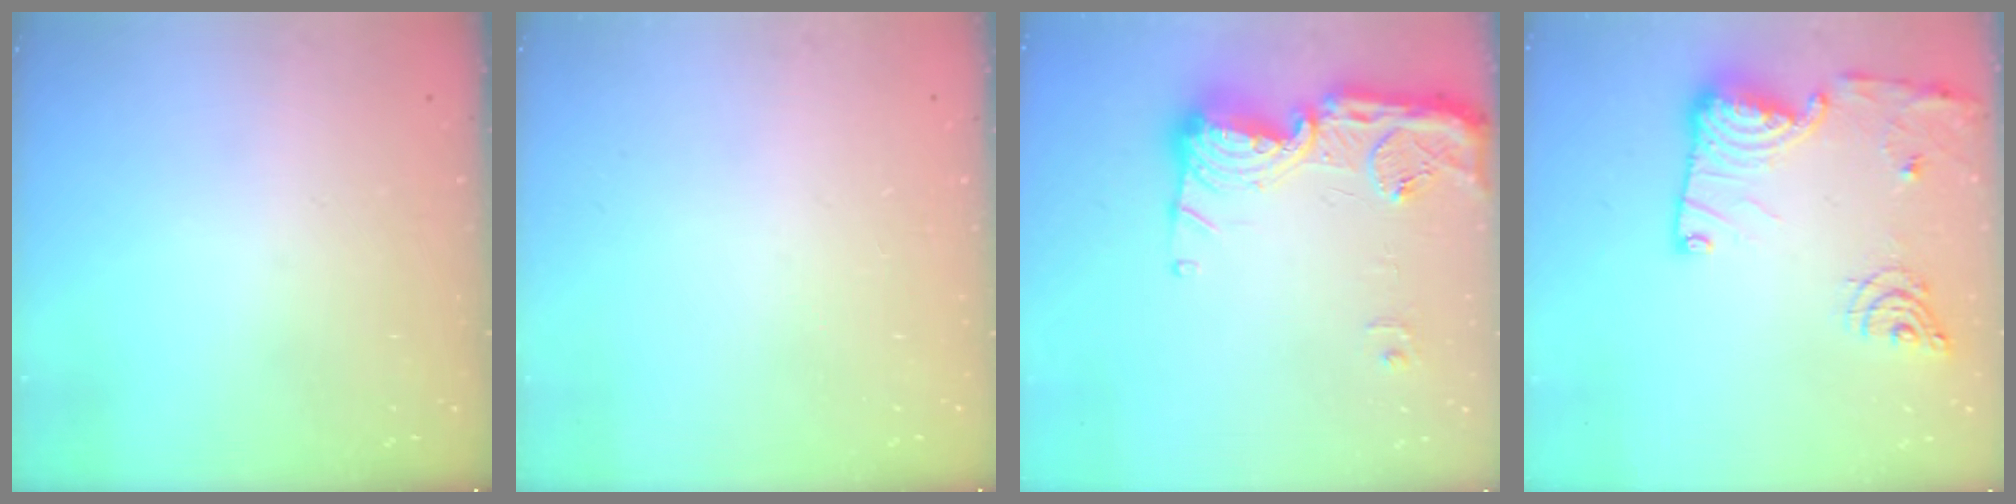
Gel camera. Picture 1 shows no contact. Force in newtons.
{"total": 0.0}
{"total": 17.8, "press": 17.7, "slide": 1.5}
{"total": 17.5, "press": 17.4, "slide": 1.6}